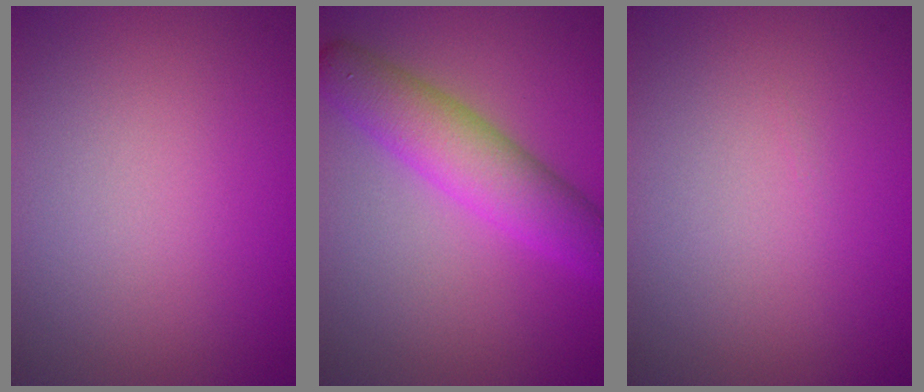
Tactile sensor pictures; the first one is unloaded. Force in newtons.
{"total": 5.4, "press": 5.4, "slide": 0.2}
{"total": 0.0}